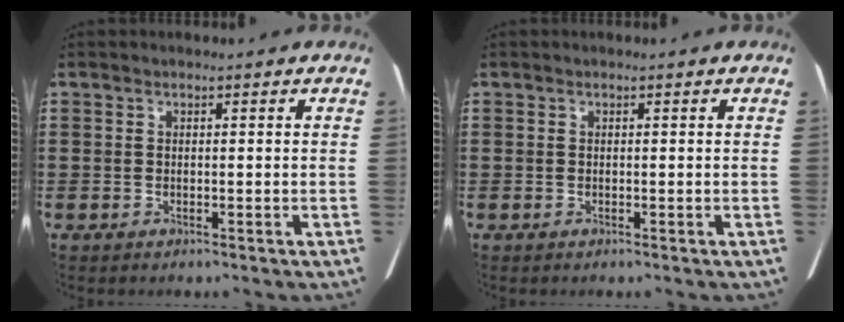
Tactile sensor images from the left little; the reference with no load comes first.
{"total": 0.0}